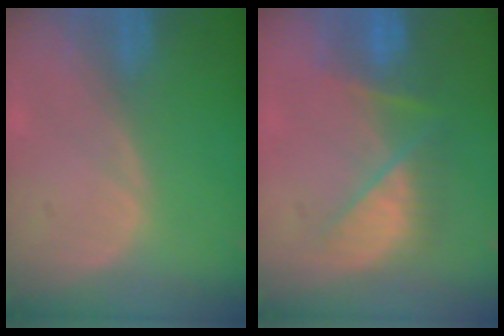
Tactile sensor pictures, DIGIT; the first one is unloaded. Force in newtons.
{"total": 7.3, "press": 7.1, "slide": 1.7}